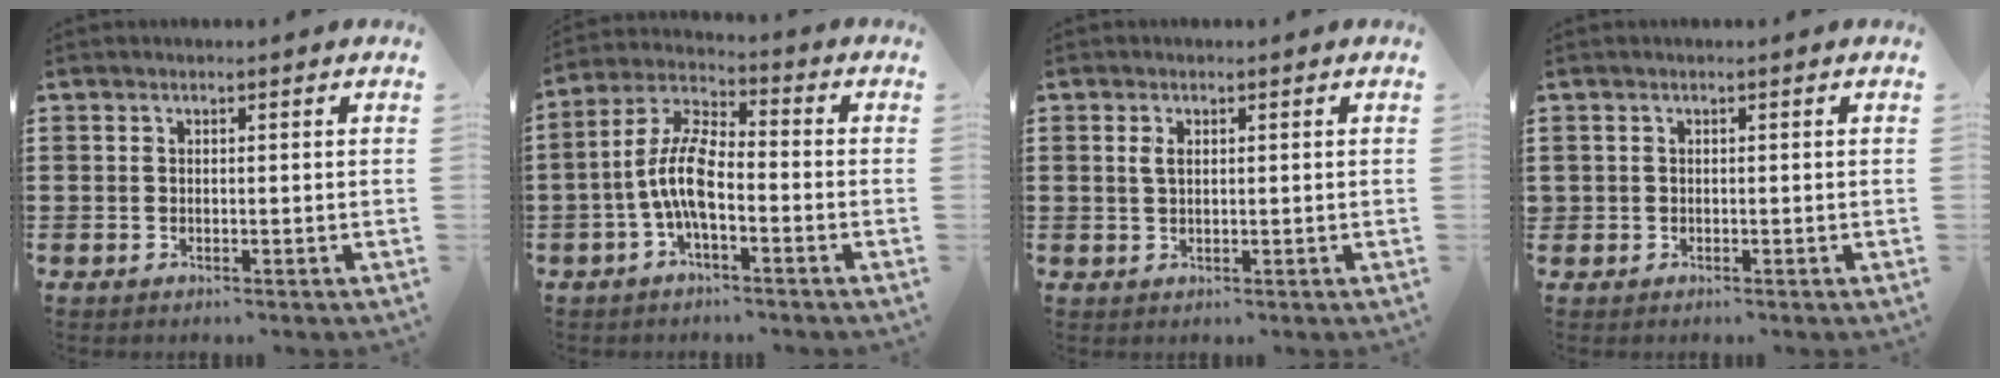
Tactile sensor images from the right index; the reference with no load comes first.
{"total": 8.6, "force": [-2.4, 3.2, 7.6], "torque": [-0.179, -0.007, -0.051]}
{"total": 1.7, "force": [0.5, 0.8, 1.4], "torque": [-0.031, 0.006, 0.007]}
{"total": 0.7, "force": [0.0, 0.6, 0.0], "torque": [-0.002, 0.005, -0.001]}